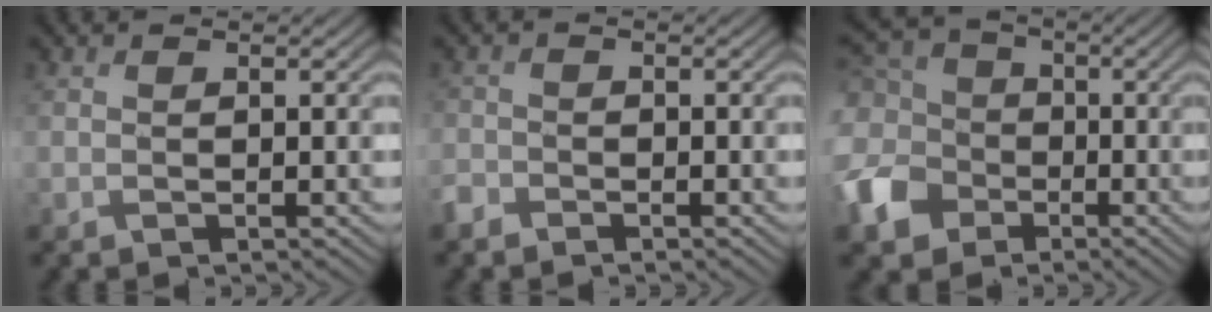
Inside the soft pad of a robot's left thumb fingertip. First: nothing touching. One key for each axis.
{"total": 1.9, "fx": -1.5, "fy": 1.2, "fz": 0.3, "tx": -0.009, "ty": -0.001, "tz": -0.041}
{"total": 11.4, "fx": -2.8, "fy": 9.5, "fz": 5.7, "tx": -0.190, "ty": -0.018, "tz": -0.066}